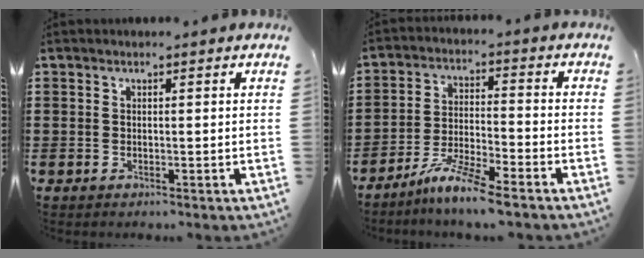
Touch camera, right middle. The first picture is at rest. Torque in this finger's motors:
{"motor_torque": [2.14, 0.01, 0.34, 0.18]}